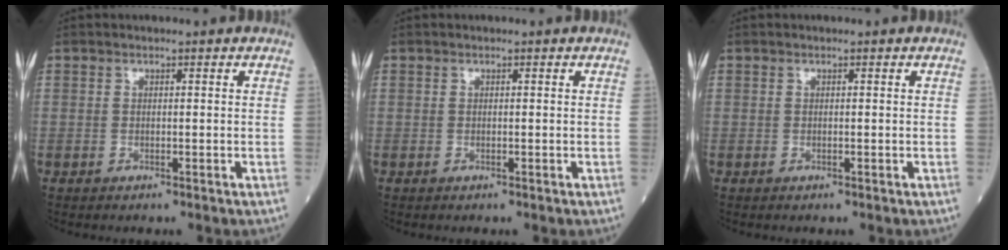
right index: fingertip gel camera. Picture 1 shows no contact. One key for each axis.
{"total": 0.0}
{"total": 0.0}